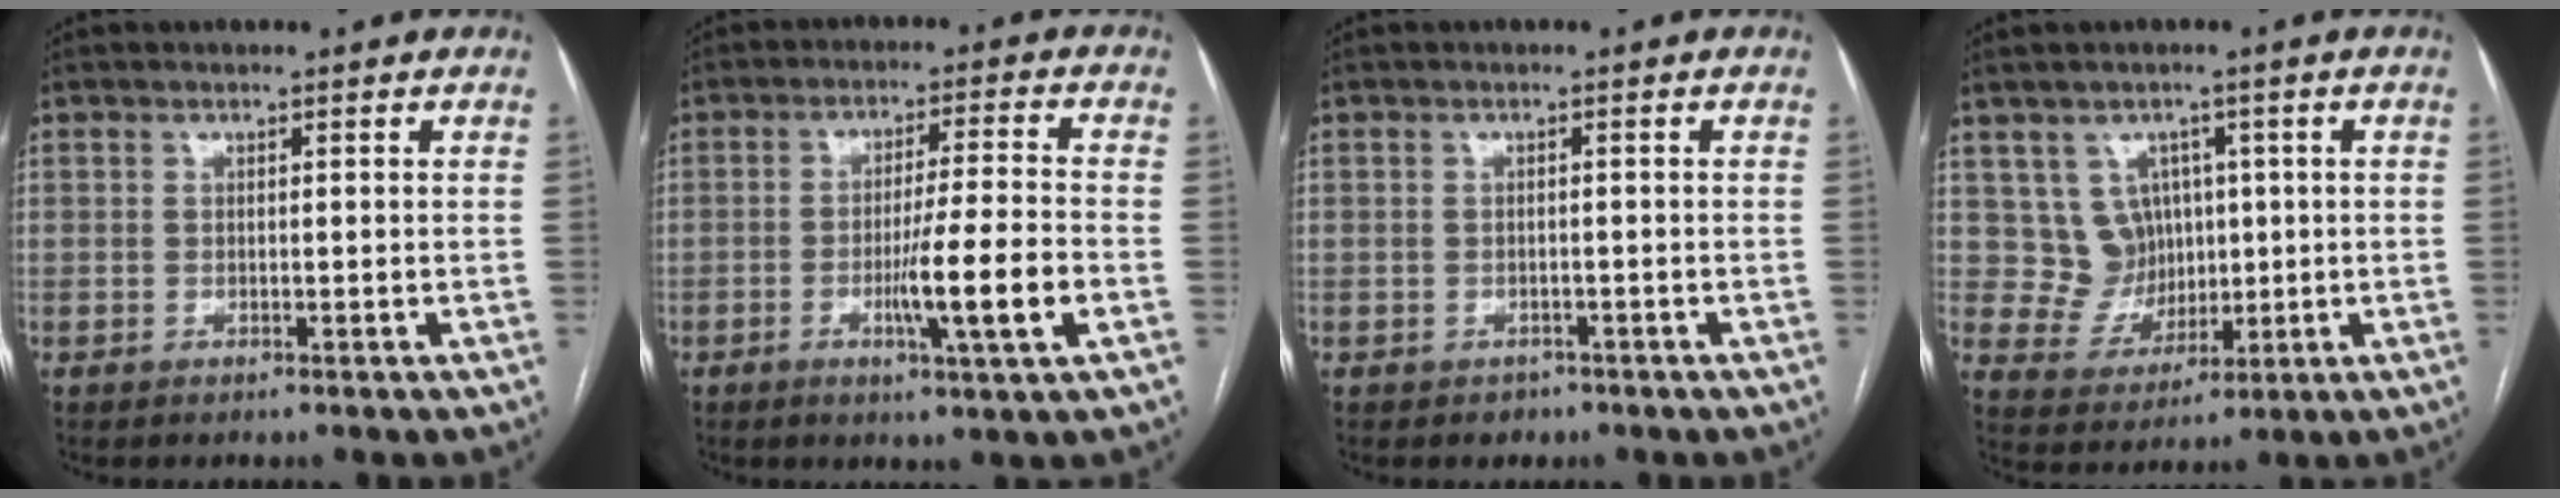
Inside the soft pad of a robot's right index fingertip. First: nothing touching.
{"total": 9.6, "force": [-2.9, -0.6, 9.1], "torque": [-0.153, -0.013, -0.051]}
{"total": 1.5, "force": [-1.0, 1.1, 0.3], "torque": [-0.009, 0.002, -0.010]}
{"total": 6.7, "force": [2.1, 6.2, 1.7], "torque": [-0.029, 0.020, 0.053]}